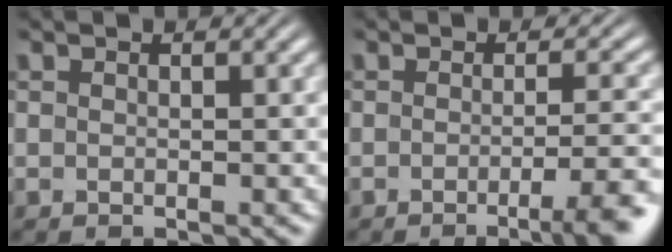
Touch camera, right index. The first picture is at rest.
{"total": 3.9, "force": [-2.1, 0.1, 3.3], "torque": [-0.036, 0.001, -0.037]}